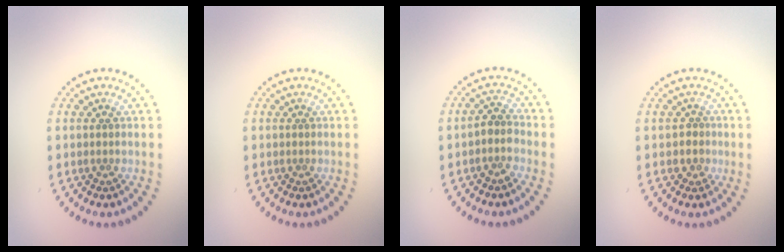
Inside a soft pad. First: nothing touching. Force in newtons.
{"total": 0.0}
{"total": 1.8, "press": 1.6, "slide": 1.0}
{"total": 0.9, "press": 0.7, "slide": 0.7}